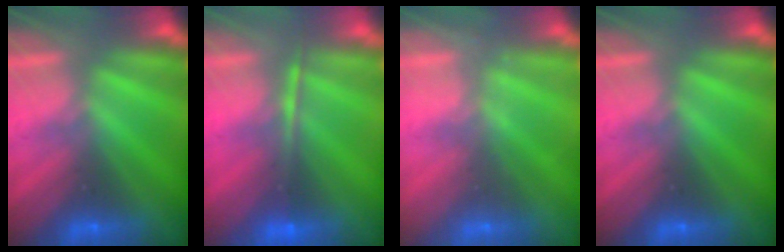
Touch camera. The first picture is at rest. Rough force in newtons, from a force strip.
{"total": 1.5}
{"total": 2.2}
{"total": 0.0}